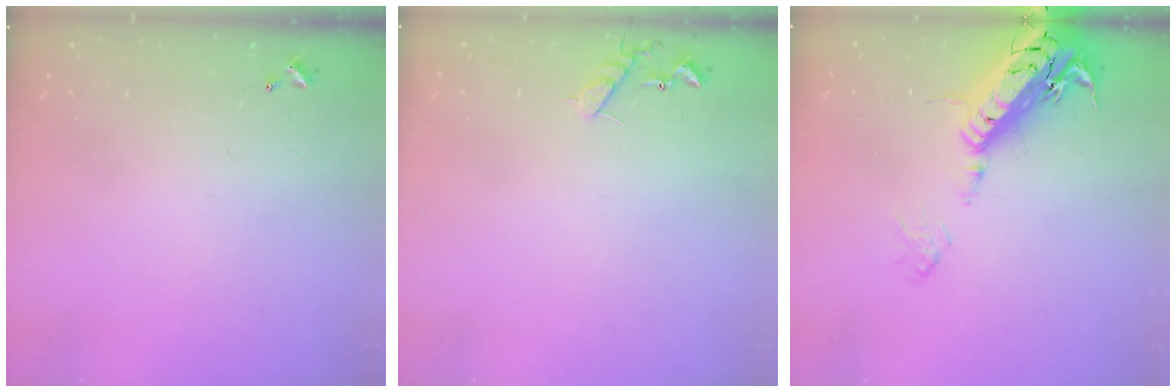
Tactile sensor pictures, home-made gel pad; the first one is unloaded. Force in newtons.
{"total": 7.6, "press": 7.6, "slide": 0.4}
{"total": 22.4, "press": 22.0, "slide": 4.3}